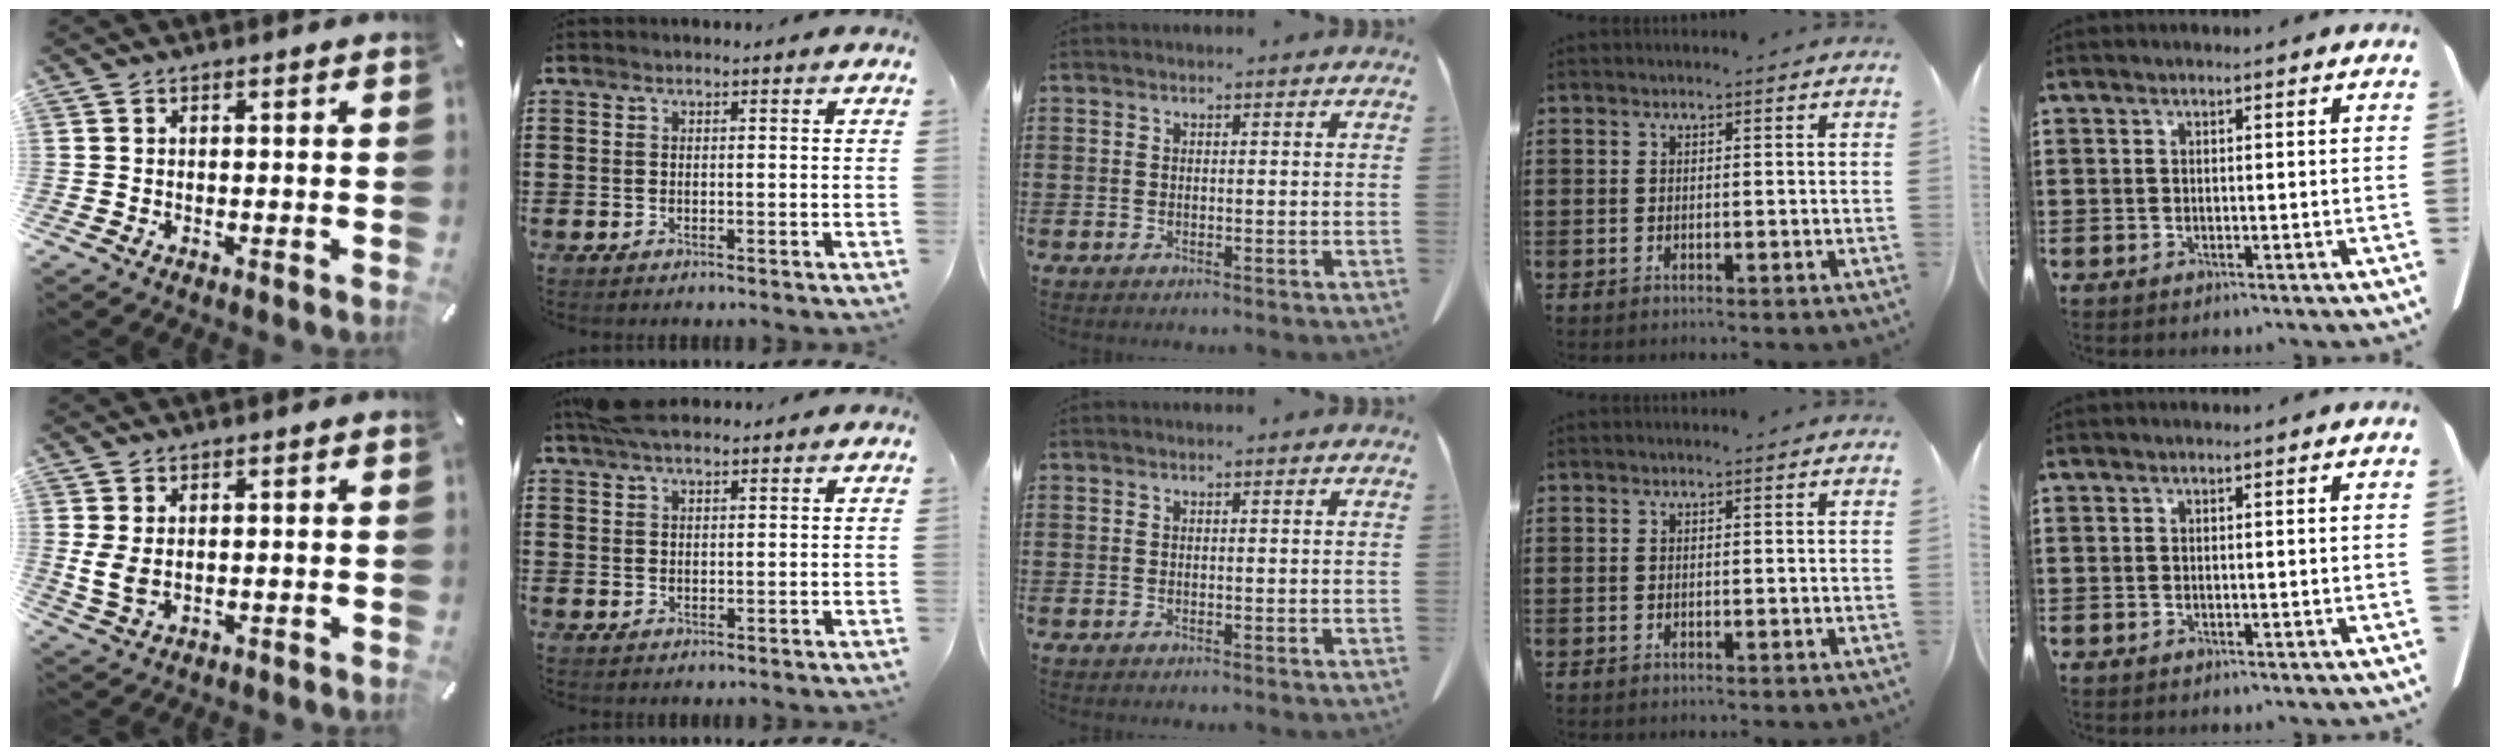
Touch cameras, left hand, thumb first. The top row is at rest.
{"thumb": {"total": 4.9, "force": [0.3, 3.3, 3.6], "torque": [-0.080, -0.004, 0.002]}, "index": {"total": 4.3, "force": [3.3, 1.5, 2.3], "torque": [-0.054, 0.006, 0.062]}}